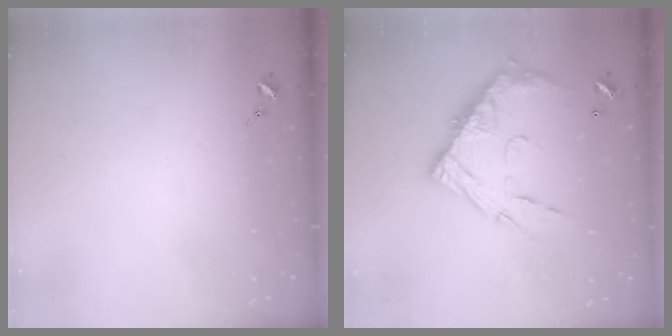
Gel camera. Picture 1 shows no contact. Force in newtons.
{"total": 16.0, "press": 15.9, "slide": 1.4}